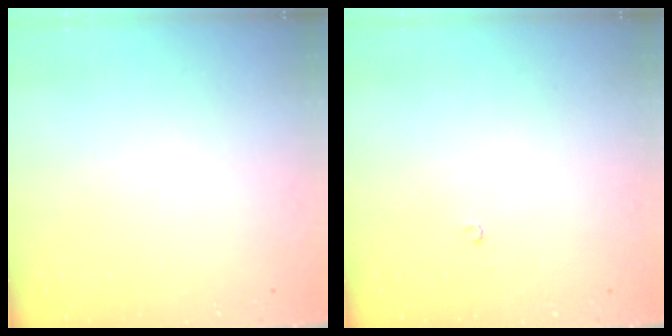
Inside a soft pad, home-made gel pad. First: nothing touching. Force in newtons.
{"total": 2.1, "press": 2.1, "slide": 0.2}